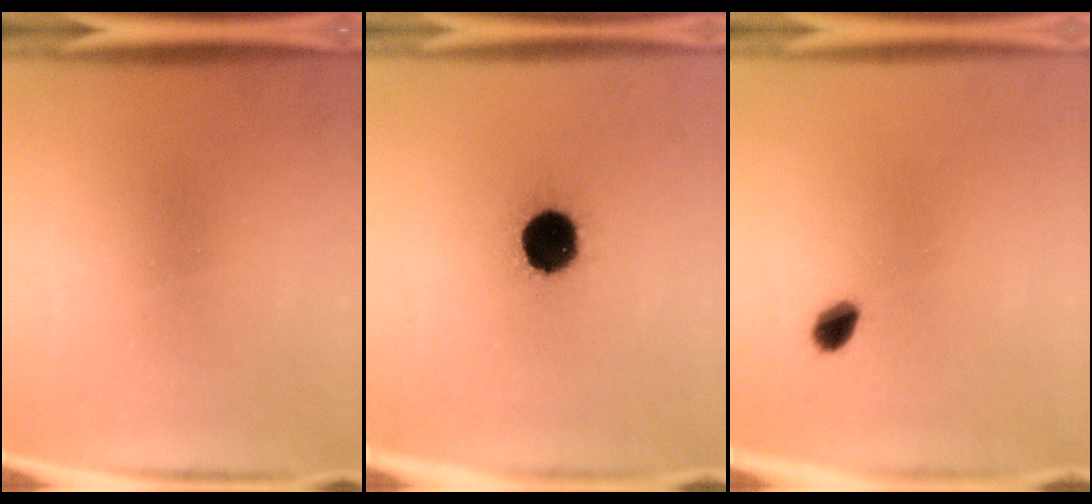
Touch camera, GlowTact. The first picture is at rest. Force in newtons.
{"total": 13.2}
{"total": 2.9}